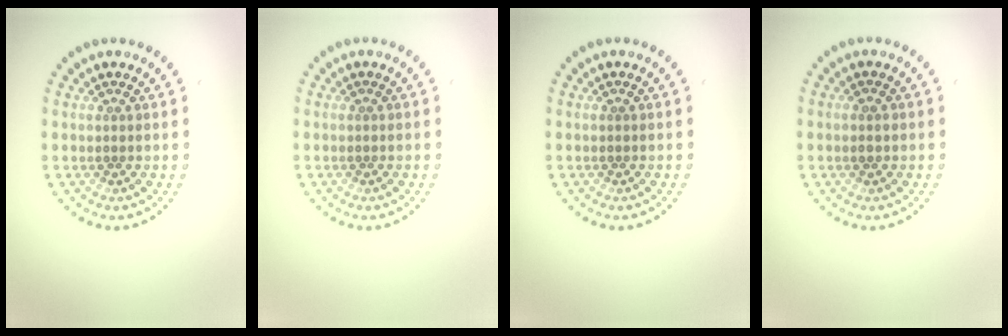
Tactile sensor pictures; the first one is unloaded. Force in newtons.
{"total": 0.0}
{"total": 0.0}
{"total": 0.9, "press": 0.9, "slide": 0.0}